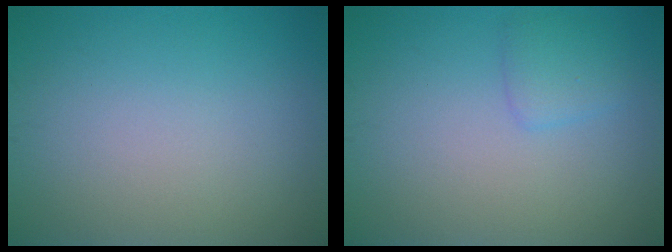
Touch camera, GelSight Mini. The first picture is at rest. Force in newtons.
{"total": 1.6, "press": 1.6, "slide": 0.0}